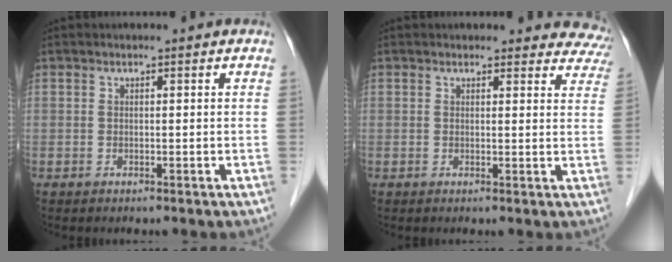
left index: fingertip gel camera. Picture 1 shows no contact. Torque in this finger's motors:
{"motor_torque": [0.36, -0.36, 0.04, -0.01]}